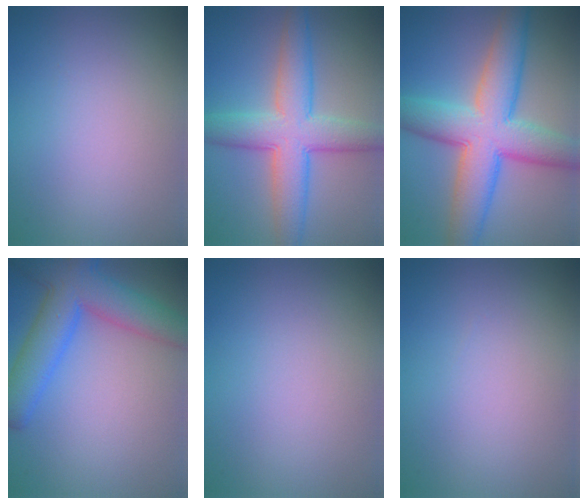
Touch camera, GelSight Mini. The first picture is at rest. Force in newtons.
{"total": 7.3, "press": 7.3, "slide": 0.2}
{"total": 9.8, "press": 9.8, "slide": 0.4}
{"total": 7.7, "press": 7.7, "slide": 0.3}
{"total": 0.0}
{"total": 0.0}